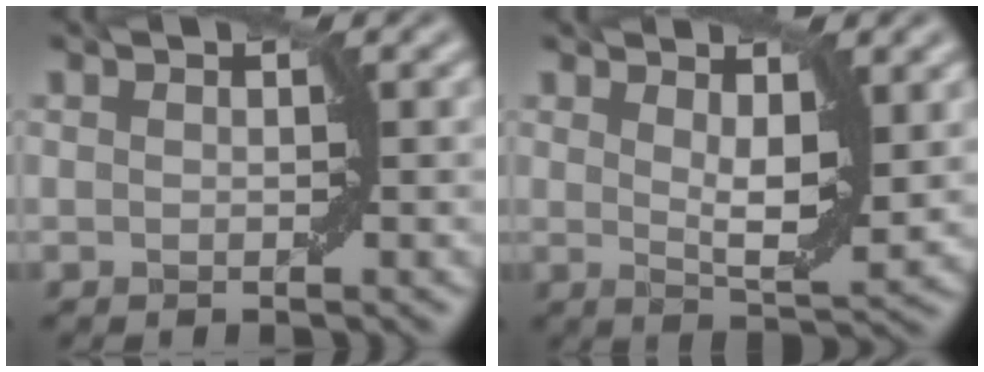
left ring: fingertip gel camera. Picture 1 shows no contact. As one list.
[{"total": 3.9, "force": [1.5, 1.1, 3.4], "torque": [-0.054, -0.010, 0.028]}]